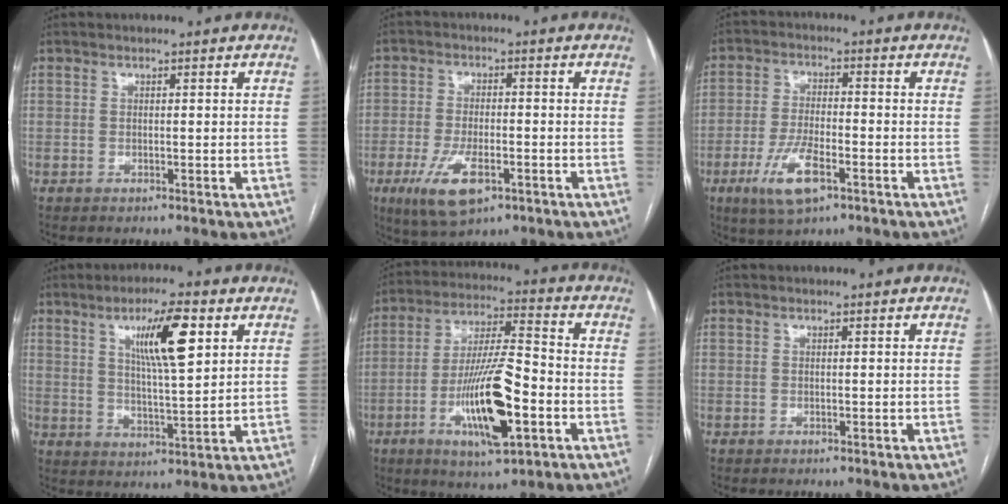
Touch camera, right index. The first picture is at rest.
{"total": 8.6, "force": [-4.0, 3.4, 6.8], "torque": [-0.136, -0.012, -0.063]}
{"total": 8.4, "force": [-4.1, 2.6, 6.8], "torque": [-0.140, -0.010, -0.072]}
{"total": 10.2, "force": [4.3, 1.3, 9.2], "torque": [-0.157, 0.003, 0.072]}
{"total": 15.0, "force": [-5.0, 2.7, 13.9], "torque": [-0.261, -0.006, -0.083]}
{"total": 0.0}